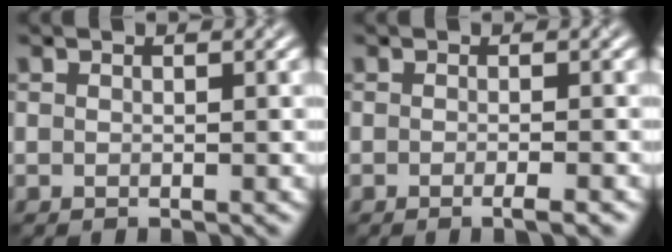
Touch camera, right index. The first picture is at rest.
{"total": 1.8, "force": [-0.8, 0.4, 1.5], "torque": [-0.014, -0.003, -0.015]}